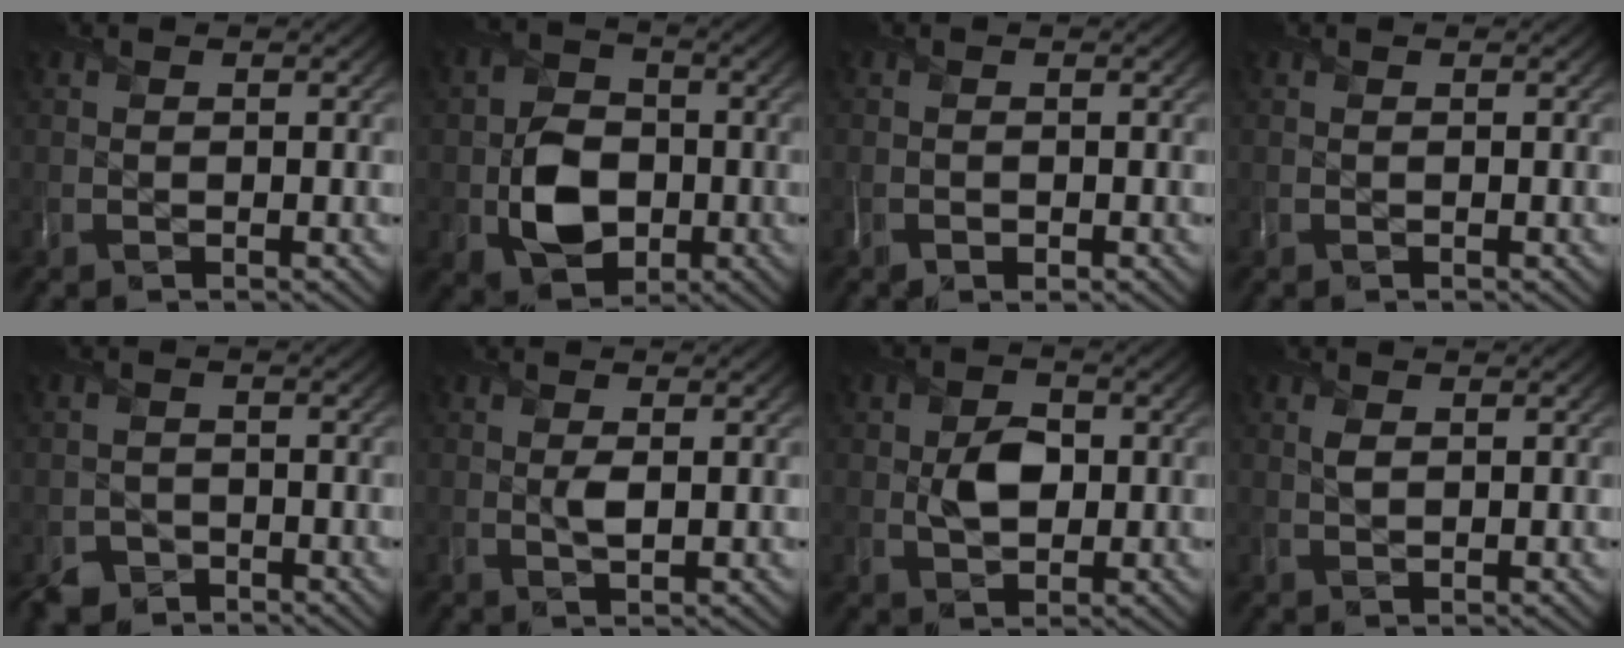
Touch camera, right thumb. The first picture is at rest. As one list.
[{"total": 7.5, "force": [-1.7, 5.9, 4.3], "torque": [-0.087, -0.009, -0.033]}, {"total": 0.9, "force": [-0.5, 0.6, 0.4], "torque": [-0.008, -0.002, -0.010]}, {"total": 0.0}, {"total": 2.8, "force": [-2.3, 1.7, 0.3], "torque": [-0.004, -0.005, -0.048]}, {"total": 1.5, "force": [0.3, 0.6, 1.3], "torque": [-0.027, -0.001, 0.007]}, {"total": 4.1, "force": [0.2, 3.1, 2.8], "torque": [-0.056, -0.002, -0.001]}, {"total": 1.0, "force": [0.5, 0.6, 0.7], "torque": [-0.018, 0.000, 0.012]}]